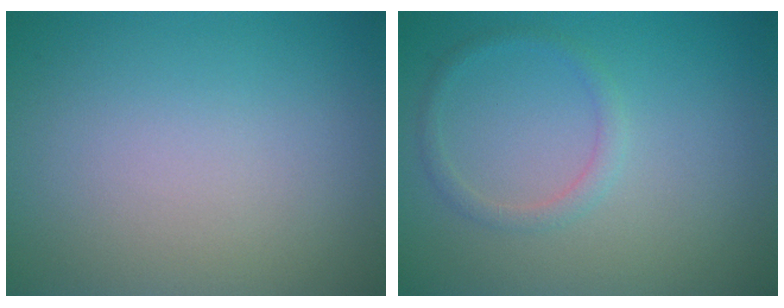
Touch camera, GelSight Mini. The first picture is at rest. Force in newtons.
{"total": 1.3, "press": 1.3, "slide": 0.1}